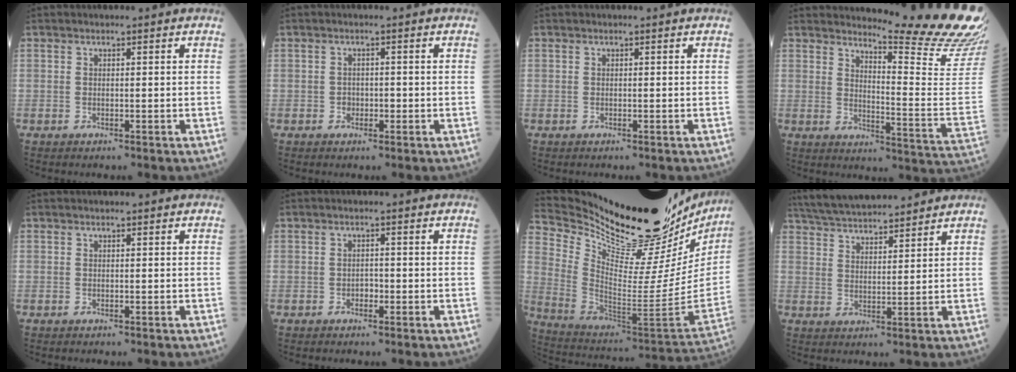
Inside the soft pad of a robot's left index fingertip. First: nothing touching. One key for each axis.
{"total": 1.4, "fx": -0.7, "fy": 1.1, "fz": 0.6, "tx": -0.008, "ty": 0.001, "tz": -0.011}
{"total": 0.0}
{"total": 17.7, "fx": 16.6, "fy": -1.9, "fz": 5.8, "tx": -0.097, "ty": -0.153, "tz": 0.194}
{"total": 0.0}
{"total": 1.1, "fx": -0.8, "fy": 0.6, "fz": 0.5, "tx": -0.006, "ty": 0.000, "tz": -0.015}
{"total": 35.7, "fx": 31.0, "fy": 6.9, "fz": 16.2, "tx": -0.279, "ty": -0.115, "tz": 0.429}
{"total": 13.3, "fx": 12.4, "fy": 1.8, "fz": 4.7, "tx": -0.090, "ty": 0.031, "tz": 0.203}